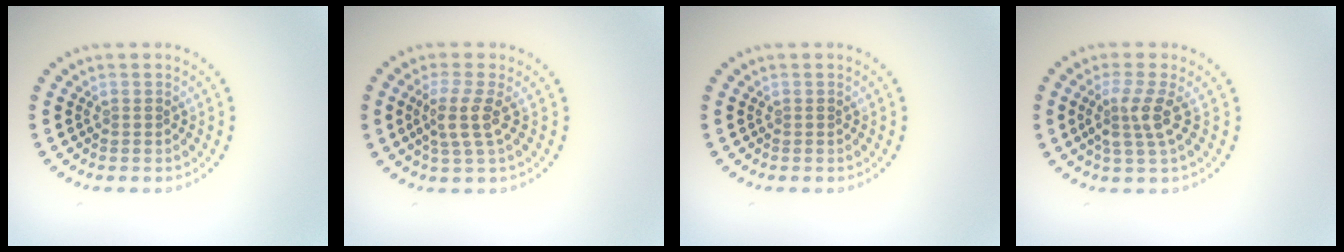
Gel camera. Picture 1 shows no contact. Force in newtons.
{"total": 2.9, "press": 2.2, "slide": 1.8}
{"total": 0.0}
{"total": 2.7, "press": 2.1, "slide": 1.8}